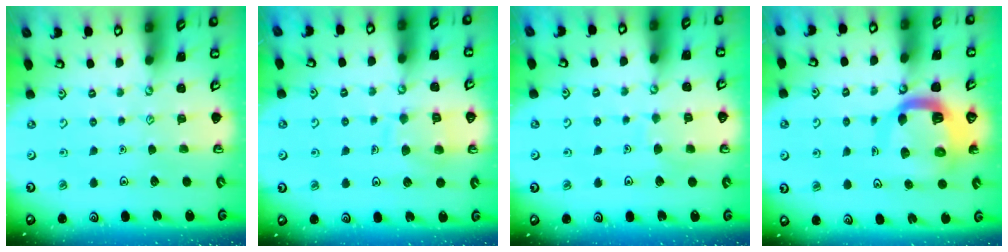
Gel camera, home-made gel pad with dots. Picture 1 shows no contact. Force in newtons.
{"total": 10.7, "press": 10.7, "slide": 0.9}
{"total": 6.3, "press": 6.3, "slide": 0.5}
{"total": 12.5, "press": 12.4, "slide": 1.5}